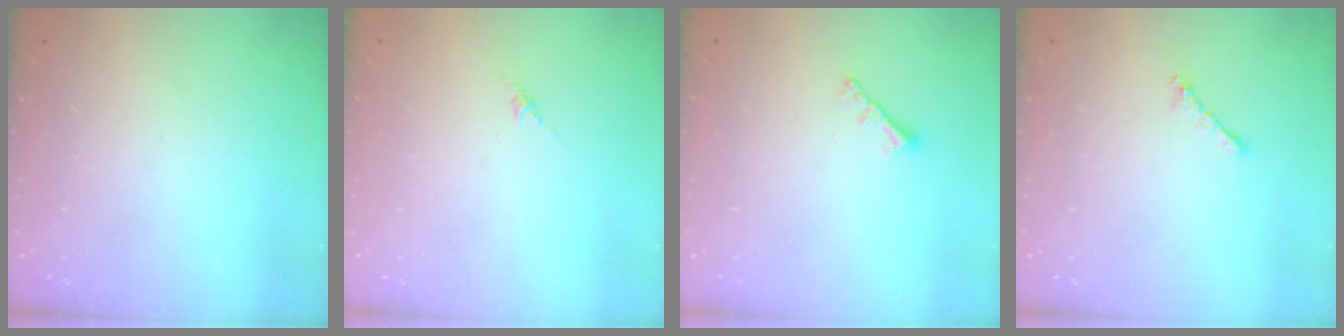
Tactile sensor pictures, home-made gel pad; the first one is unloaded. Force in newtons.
{"total": 0.0}
{"total": 2.0, "press": 2.0, "slide": 0.5}
{"total": 1.0, "press": 0.9, "slide": 0.4}